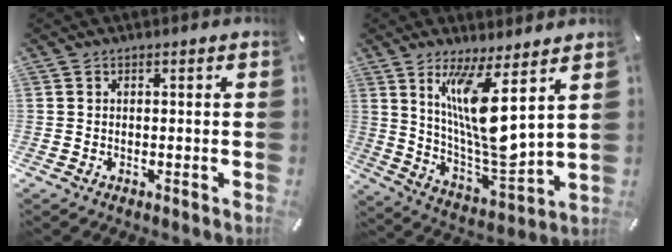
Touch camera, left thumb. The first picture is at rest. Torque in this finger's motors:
{"motor_torque": [2.93, 2.07, 2.17, -0.60, 0.44]}